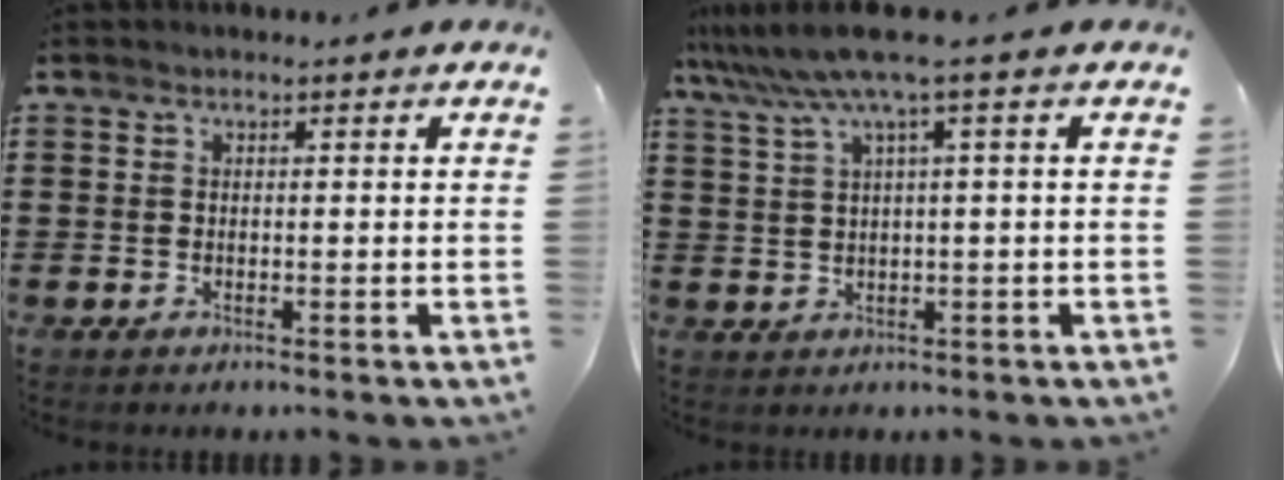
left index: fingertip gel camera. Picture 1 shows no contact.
{"total": 5.9, "force": [2.6, -0.6, 5.3], "torque": [-0.114, -0.014, 0.042]}